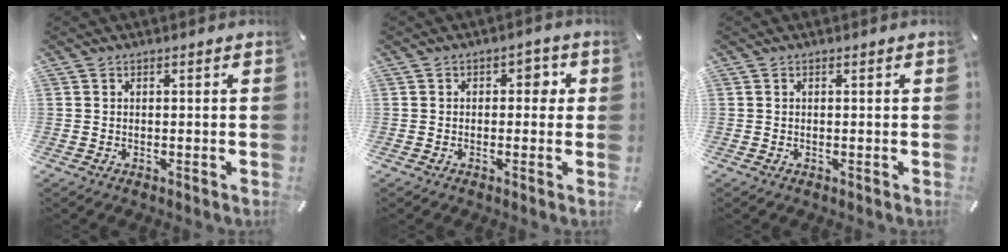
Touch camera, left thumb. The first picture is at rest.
{"total": 2.9, "force": [-0.1, 2.1, 2.0], "torque": [-0.019, 0.004, -0.012]}
{"total": 0.0}